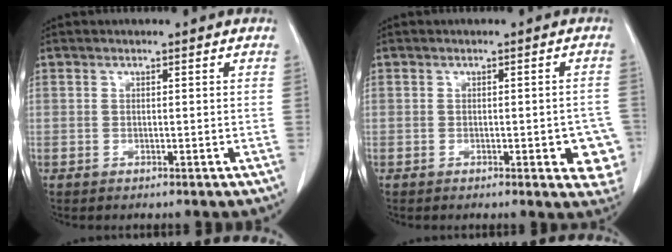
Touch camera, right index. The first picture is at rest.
{"total": 6.4, "force": [-2.2, 2.0, 5.7], "torque": [-0.045, -0.001, -0.026]}